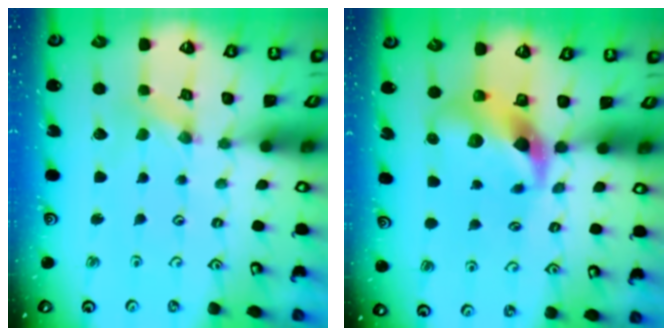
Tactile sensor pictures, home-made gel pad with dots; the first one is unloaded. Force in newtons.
{"total": 10.7, "press": 10.6, "slide": 2.0}